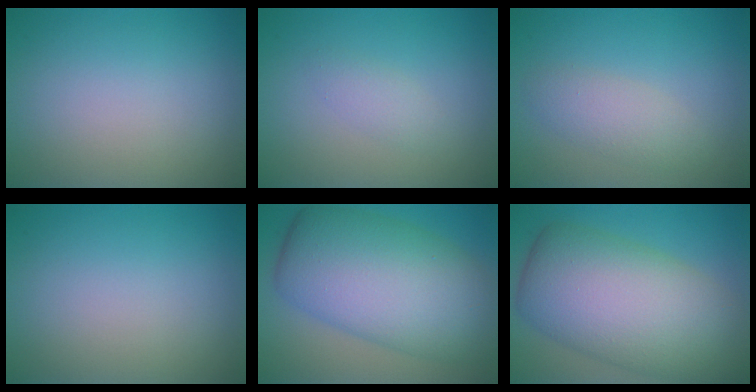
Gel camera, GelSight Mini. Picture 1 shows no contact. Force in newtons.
{"total": 1.3, "press": 1.3, "slide": 0.1}
{"total": 2.4, "press": 2.4, "slide": 0.2}
{"total": 0.0}
{"total": 11.9, "press": 11.9, "slide": 0.4}
{"total": 12.1, "press": 12.1, "slide": 0.4}